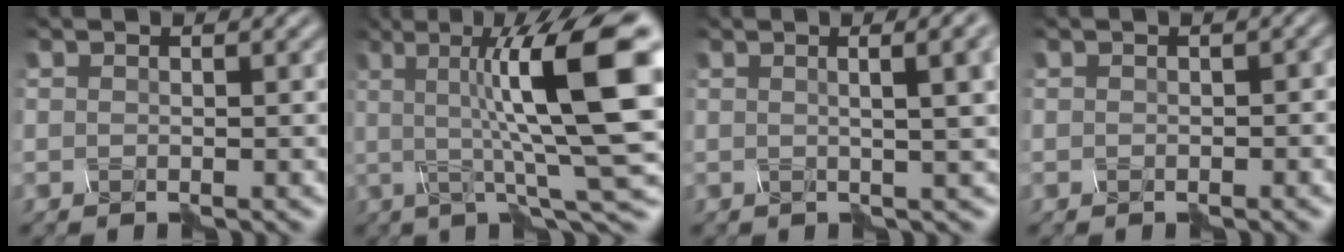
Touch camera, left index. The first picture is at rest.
{"total": 11.5, "force": [1.5, 2.2, 11.2], "torque": [-0.171, 0.010, 0.046]}
{"total": 7.6, "force": [2.2, 2.7, 6.8], "torque": [-0.051, 0.046, 0.023]}
{"total": 1.0, "force": [-0.6, -0.7, -0.4], "torque": [-0.011, -0.003, 0.012]}